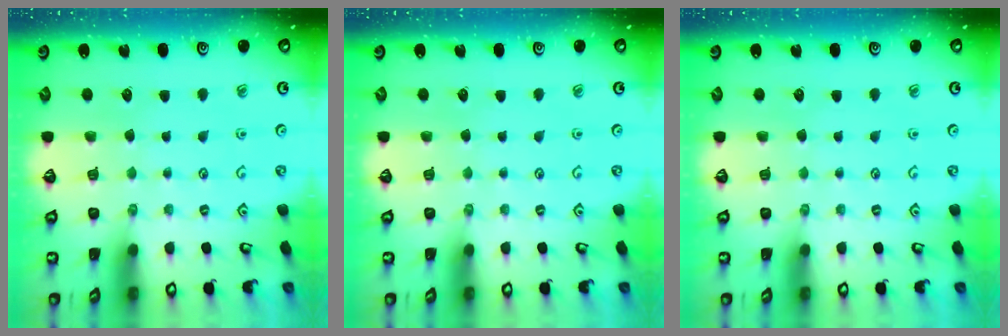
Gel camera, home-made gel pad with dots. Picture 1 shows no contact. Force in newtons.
{"total": 0.0}
{"total": 0.0}